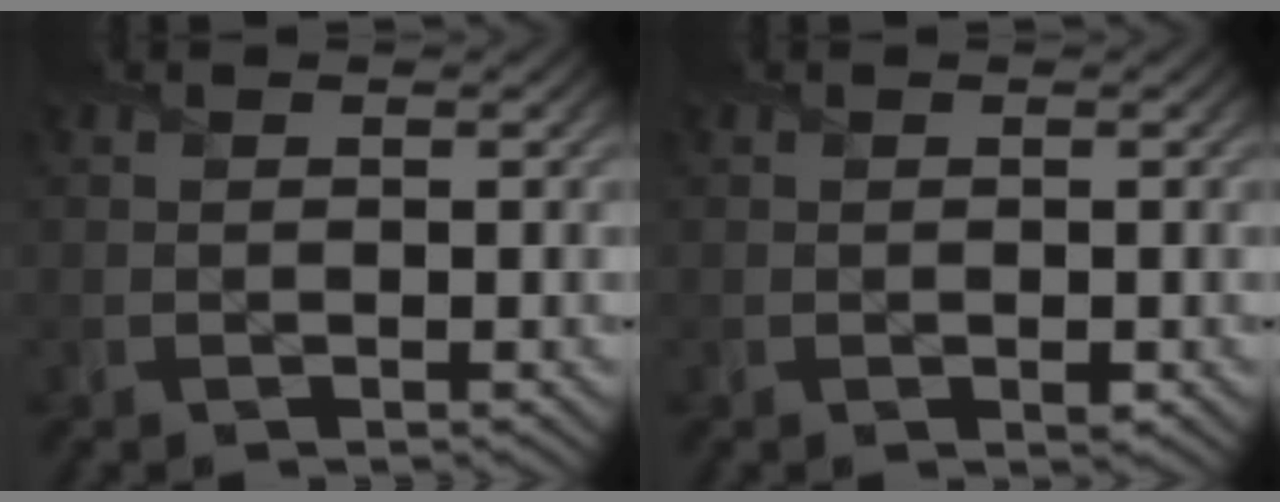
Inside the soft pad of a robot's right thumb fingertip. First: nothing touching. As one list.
[{"total": 0.7, "force": [-0.3, 0.3, 0.5], "torque": [-0.004, -0.006, -0.002]}]